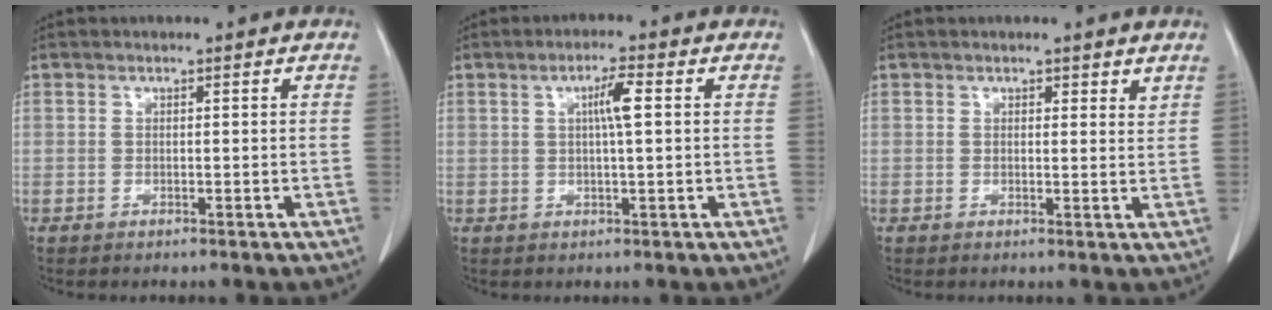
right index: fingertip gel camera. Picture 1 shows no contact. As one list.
[{"total": 3.8, "force": [0.8, 0.2, 3.7], "torque": [-0.065, 0.004, 0.013]}, {"total": 1.5, "force": [1.2, 0.7, 0.6], "torque": [0.001, -0.005, 0.010]}]